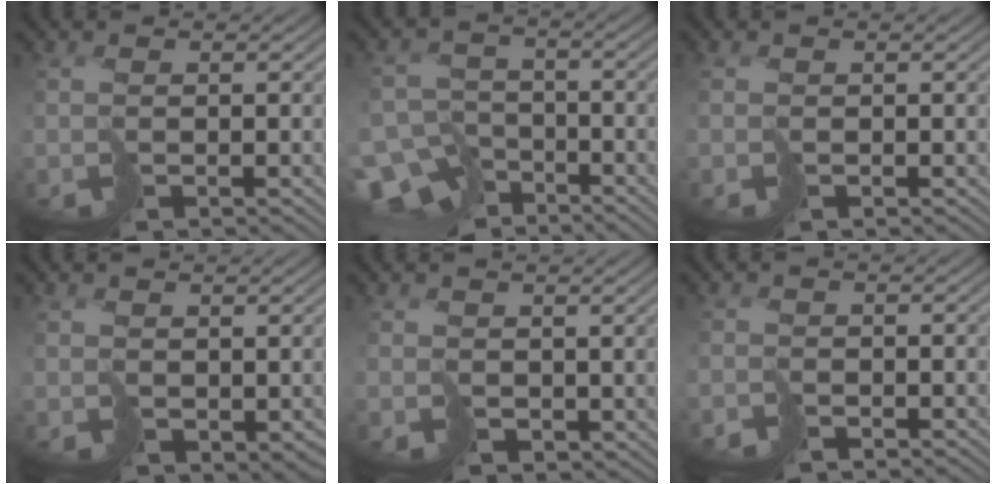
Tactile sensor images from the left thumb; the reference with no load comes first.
{"total": 10.0, "force": [-8.0, 5.5, 2.4], "torque": [-0.055, -0.023, -0.133]}
{"total": 0.5, "force": [-0.2, 0.5, 0.1], "torque": [-0.001, -0.003, -0.007]}
{"total": 2.7, "force": [0.9, 1.9, 1.7], "torque": [-0.037, -0.011, 0.026]}
{"total": 1.8, "force": [1.3, 1.2, 0.2], "torque": [-0.008, -0.007, 0.030]}
{"total": 1.6, "force": [-1.3, -0.1, -0.9], "torque": [0.032, -0.003, -0.030]}